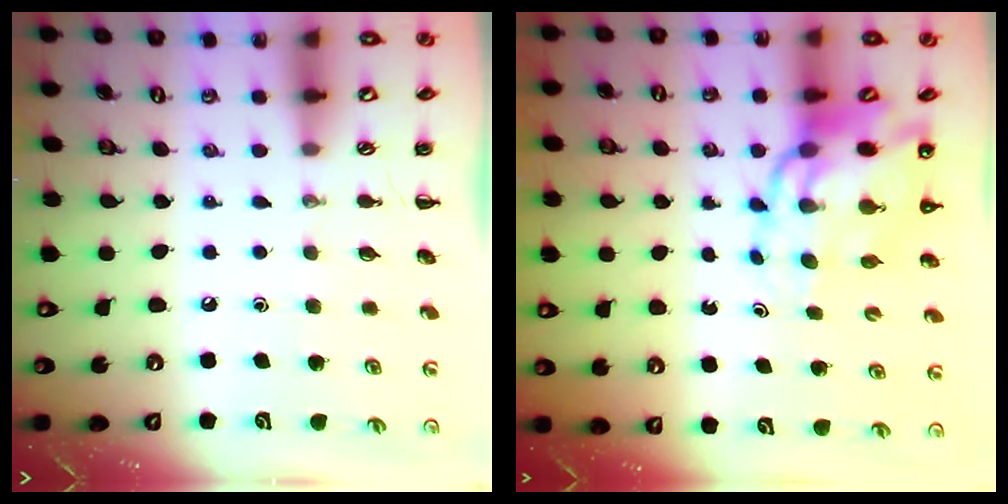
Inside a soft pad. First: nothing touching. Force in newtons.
{"total": 14.2, "press": 13.5, "slide": 4.5}